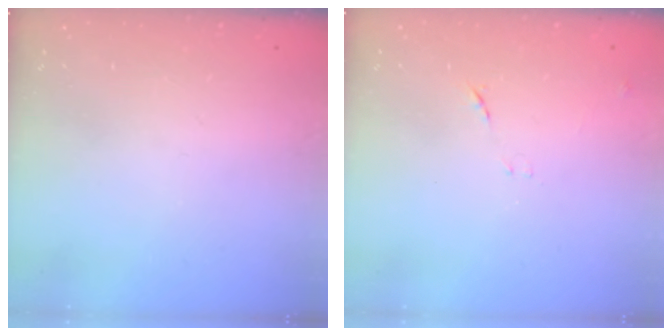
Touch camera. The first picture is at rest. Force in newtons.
{"total": 7.2, "press": 7.2, "slide": 0.6}